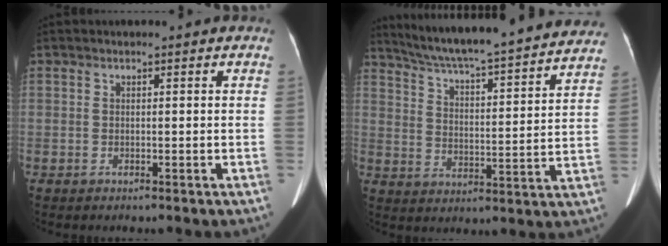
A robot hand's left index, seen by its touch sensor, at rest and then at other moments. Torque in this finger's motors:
{"motor_torque": [0.80, -1.34, 0.22, 0.07]}